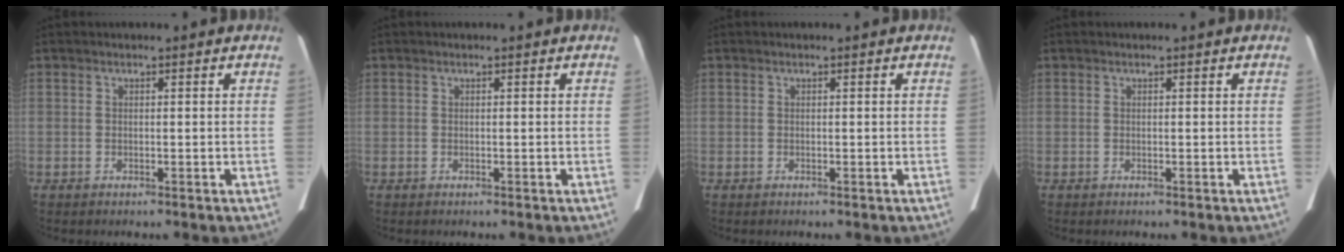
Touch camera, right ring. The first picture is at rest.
{"total": 0.0}
{"total": 0.0}
{"total": 0.0}